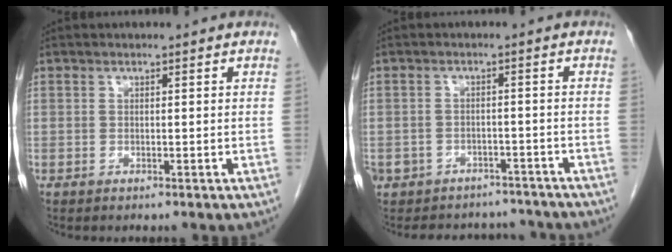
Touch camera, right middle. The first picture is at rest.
{"total": 10.7, "force": [-9.3, 5.0, 1.5], "torque": [-0.025, 0.020, -0.108]}